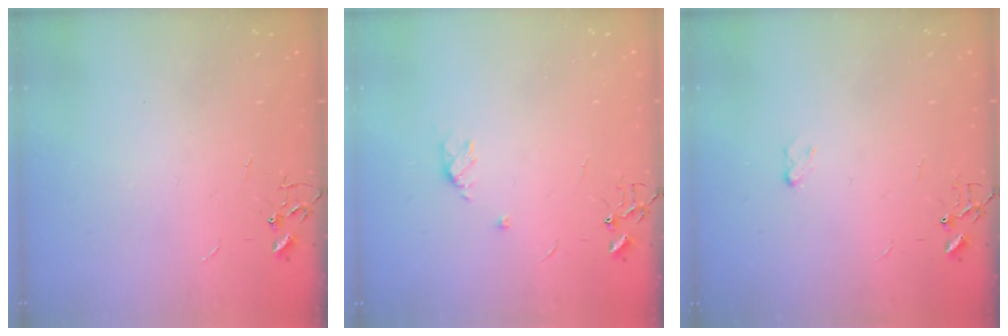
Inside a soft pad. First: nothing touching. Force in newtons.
{"total": 6.1, "press": 6.1, "slide": 0.6}
{"total": 2.9, "press": 2.8, "slide": 0.4}